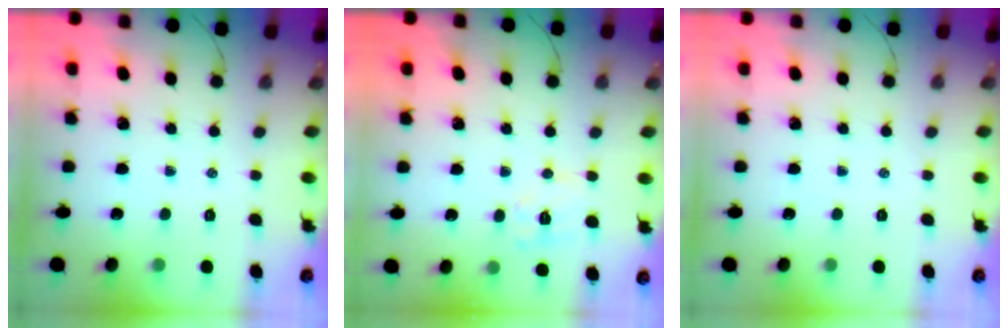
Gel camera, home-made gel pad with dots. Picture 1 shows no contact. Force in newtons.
{"total": 8.0, "press": 8.0, "slide": 0.7}
{"total": 0.0}